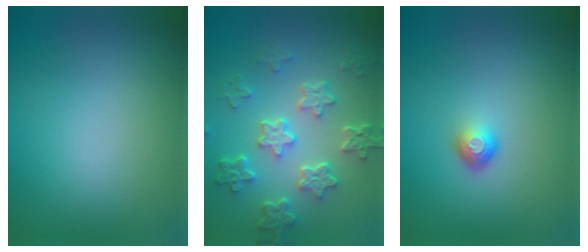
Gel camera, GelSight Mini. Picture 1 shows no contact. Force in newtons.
{"total": 5.4, "press": 4.1, "slide": 3.5}
{"total": 1.6, "press": 1.1, "slide": 1.2}